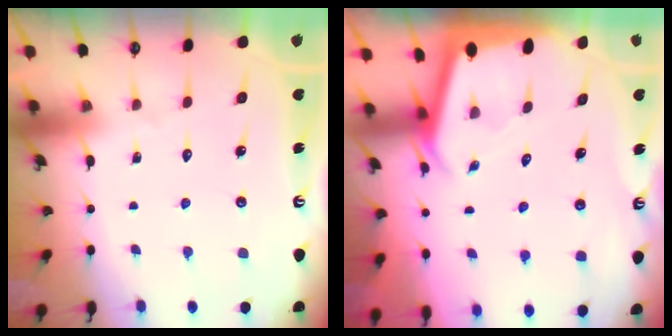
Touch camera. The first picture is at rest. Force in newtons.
{"total": 2.2, "press": 2.2, "slide": 0.1}